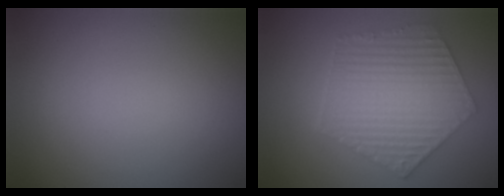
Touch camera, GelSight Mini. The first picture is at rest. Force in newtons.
{"total": 6.6, "press": 5.1, "slide": 4.2}